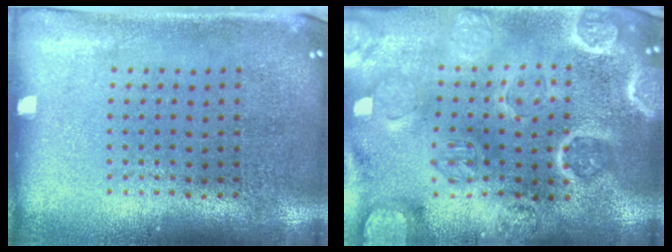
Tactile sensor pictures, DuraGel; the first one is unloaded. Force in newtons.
{"total": 4.4, "press": 4.0, "slide": 1.8}